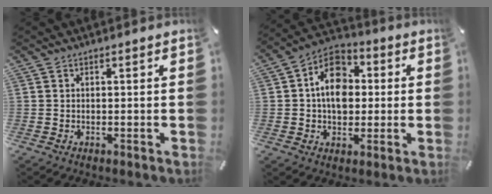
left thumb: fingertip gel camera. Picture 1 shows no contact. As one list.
[{"total": 11.6, "force": [0.2, 9.0, 7.2], "torque": [-0.121, 0.010, 0.001]}]